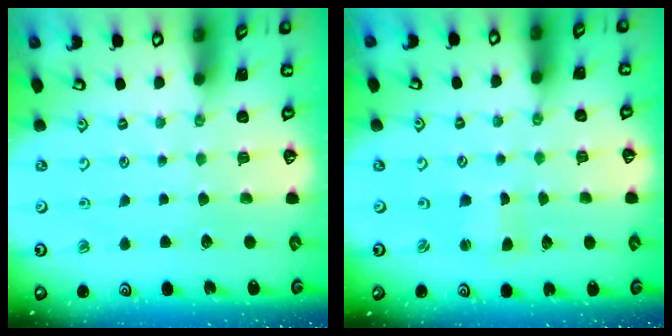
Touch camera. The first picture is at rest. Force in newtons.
{"total": 0.6, "press": 0.5, "slide": 0.2}